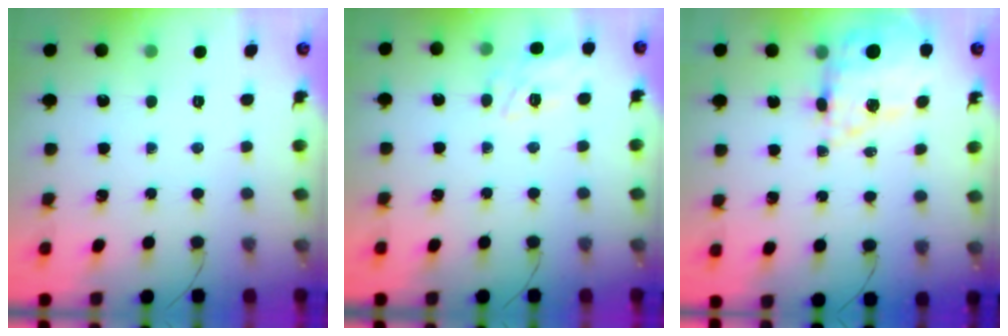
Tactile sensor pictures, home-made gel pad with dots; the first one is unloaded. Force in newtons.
{"total": 7.4, "press": 7.2, "slide": 1.7}
{"total": 10.7, "press": 10.2, "slide": 3.4}